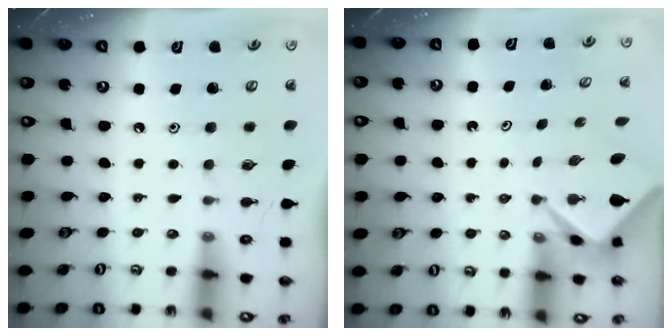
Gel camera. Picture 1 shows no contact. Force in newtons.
{"total": 2.1, "press": 2.1, "slide": 0.2}